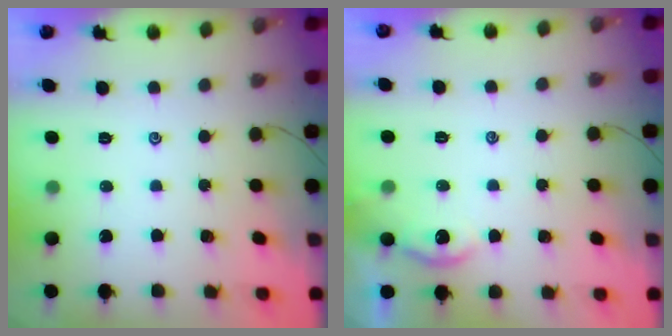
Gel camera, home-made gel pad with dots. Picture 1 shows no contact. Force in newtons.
{"total": 2.0, "press": 1.9, "slide": 0.5}